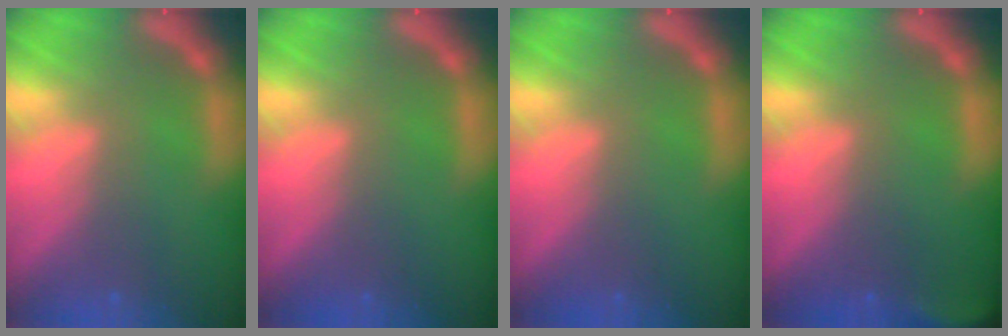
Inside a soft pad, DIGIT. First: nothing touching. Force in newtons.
{"total": 0.0}
{"total": 0.0}
{"total": 3.5}